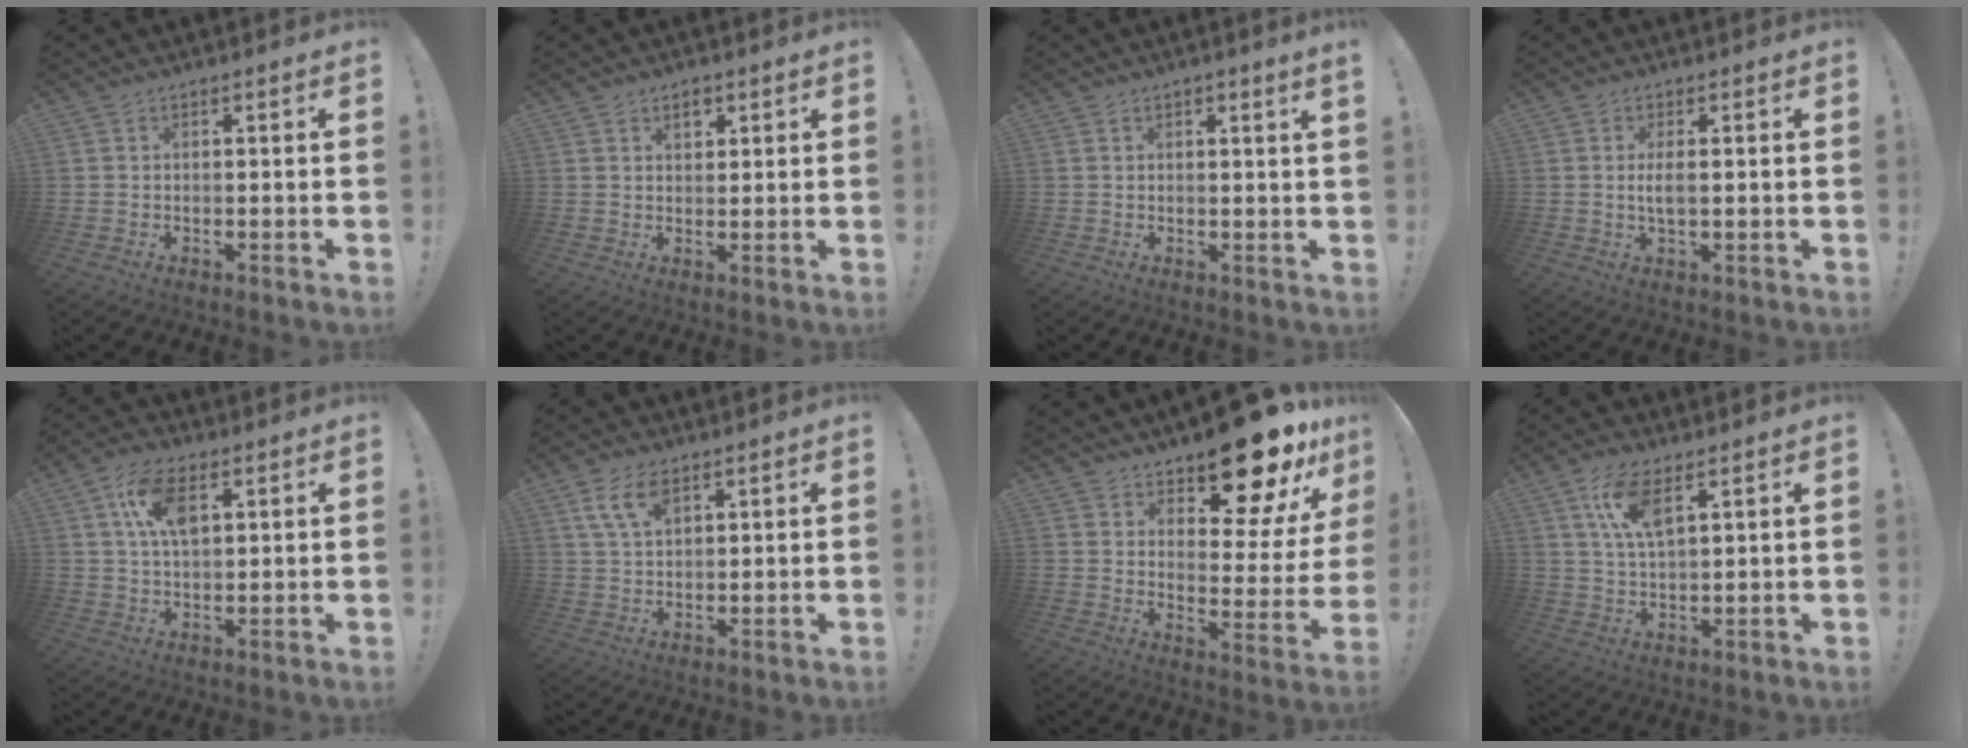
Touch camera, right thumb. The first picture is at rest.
{"total": 3.5, "force": [2.0, 2.3, 1.6], "torque": [-0.009, -0.011, 0.031]}
{"total": 1.6, "force": [1.0, -0.4, 1.2], "torque": [-0.007, -0.008, 0.013]}
{"total": 3.5, "force": [-0.2, 0.8, 3.3], "torque": [-0.066, -0.002, -0.006]}
{"total": 10.9, "force": [3.9, 5.7, 8.4], "torque": [-0.148, 0.001, 0.070]}
{"total": 7.6, "force": [4.0, 3.7, 5.3], "torque": [-0.094, -0.007, 0.075]}
{"total": 18.3, "force": [14.6, 6.6, 9.0], "torque": [-0.104, -0.120, 0.244]}
{"total": 9.5, "force": [5.0, 3.4, 7.4], "torque": [-0.143, -0.006, 0.091]}